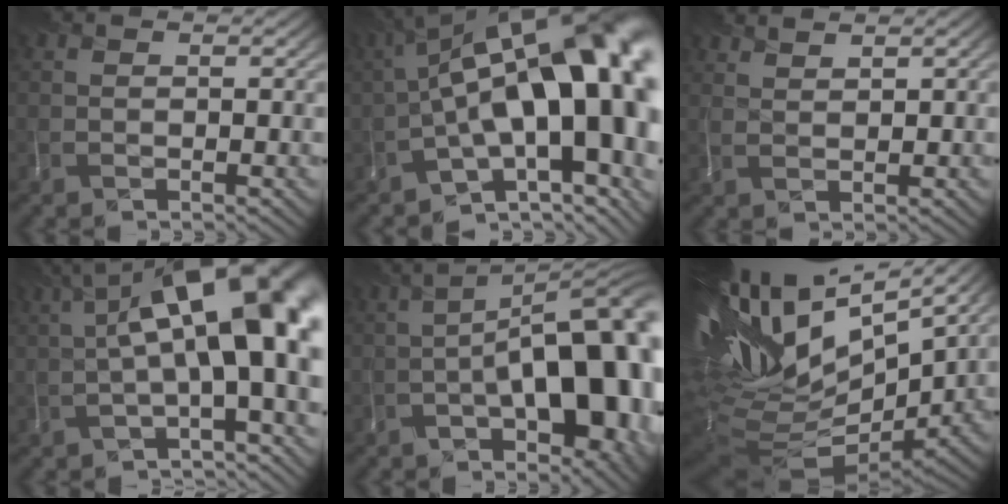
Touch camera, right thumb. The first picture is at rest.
{"total": 20.9, "force": [-1.5, 9.1, 18.7], "torque": [-0.225, 0.018, -0.020]}
{"total": 2.3, "force": [2.3, 0.4, 0.1], "torque": [-0.005, 0.004, 0.046]}
{"total": 16.7, "force": [2.2, 5.9, 15.4], "torque": [-0.224, 0.032, 0.044]}
{"total": 17.7, "force": [-3.5, 7.7, 15.5], "torque": [-0.181, 0.020, -0.047]}
{"total": 18.6, "force": [7.5, 8.8, 14.5], "torque": [-0.256, 0.021, 0.172]}